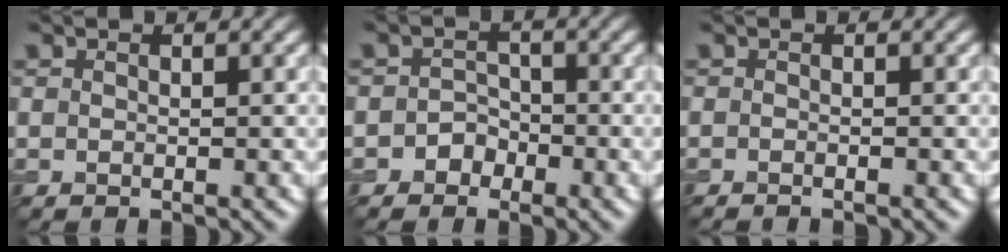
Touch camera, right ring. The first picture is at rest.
{"total": 1.8, "force": [-1.0, 1.4, 0.4], "torque": [0.003, 0.008, -0.021]}
{"total": 0.9, "force": [-0.7, 0.2, 0.5], "torque": [-0.002, -0.006, -0.015]}